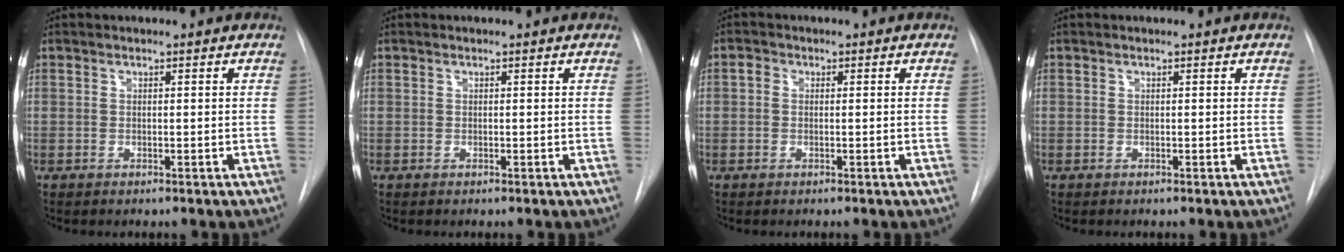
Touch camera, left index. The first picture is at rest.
{"total": 0.0}
{"total": 1.0, "force": [0.0, 0.8, 0.5], "torque": [-0.007, 0.003, -0.005]}
{"total": 0.0}